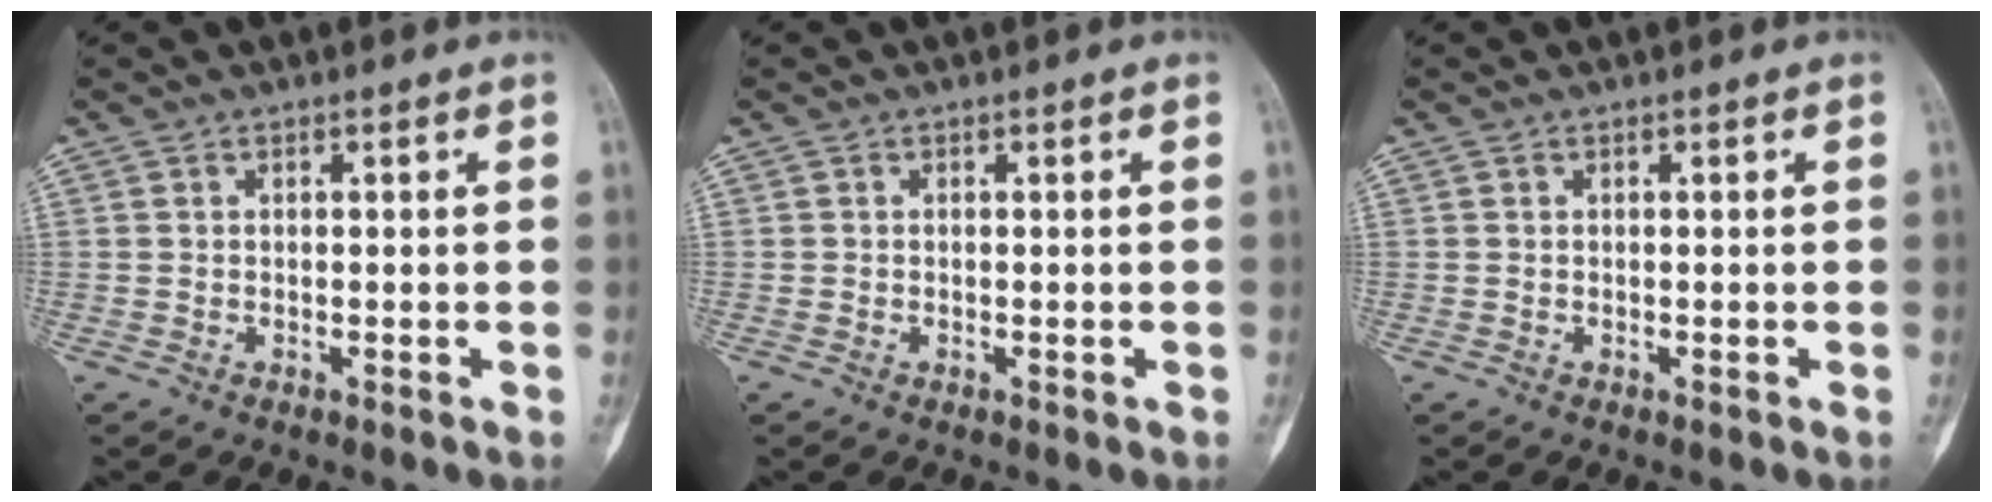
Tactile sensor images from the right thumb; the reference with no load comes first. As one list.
[{"total": 0.0}, {"total": 0.0}]